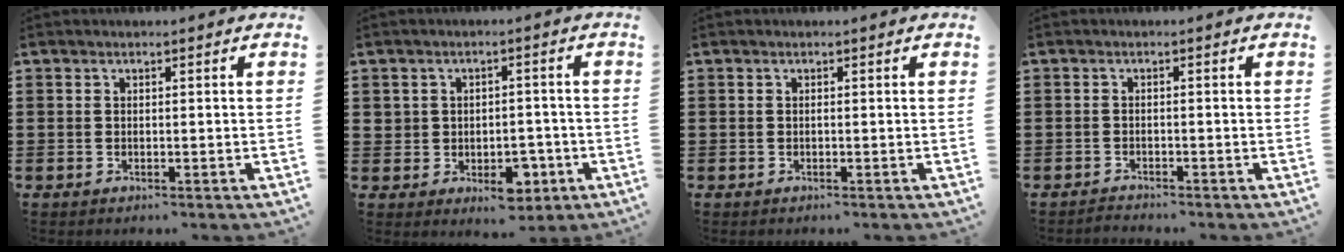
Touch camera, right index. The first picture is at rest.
{"total": 4.5, "force": [-1.4, 3.3, 2.7], "torque": [-0.045, 0.006, -0.028]}
{"total": 0.0}
{"total": 1.1, "force": [-1.1, 0.0, 0.0], "torque": [-0.004, 0.003, -0.025]}